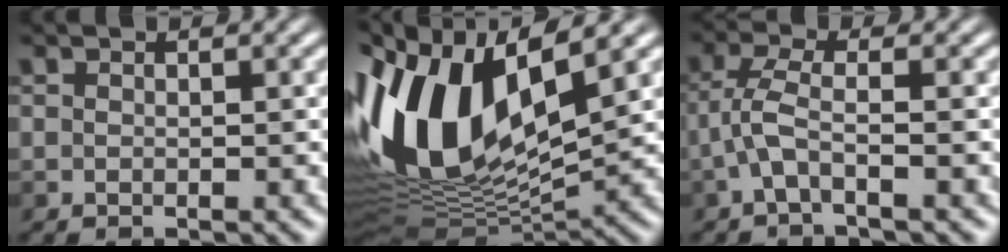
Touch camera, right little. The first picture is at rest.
{"total": 13.5, "force": [2.3, 6.9, 11.4], "torque": [-0.245, 0.016, 0.029]}
{"total": 3.8, "force": [-2.1, 0.7, 3.0], "torque": [-0.081, 0.009, -0.045]}